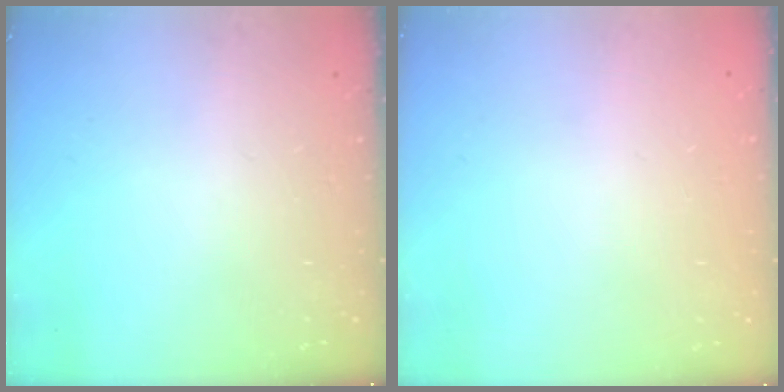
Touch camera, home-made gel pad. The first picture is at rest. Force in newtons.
{"total": 0.0}